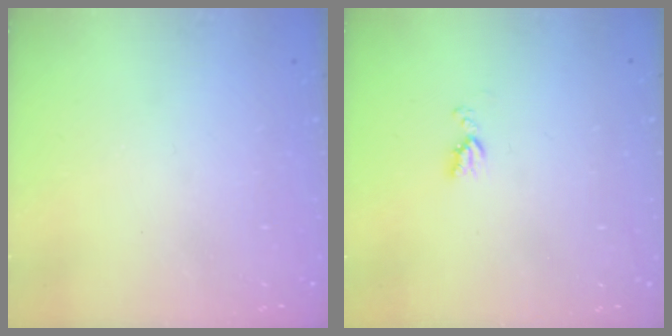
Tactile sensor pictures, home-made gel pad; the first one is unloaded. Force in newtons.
{"total": 4.5, "press": 4.5, "slide": 0.6}